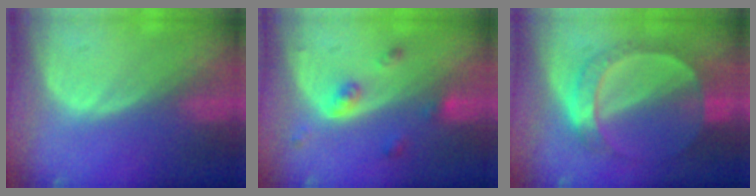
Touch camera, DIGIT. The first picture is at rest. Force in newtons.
{"total": 4.3, "press": 3.9, "slide": 1.8}
{"total": 6.8, "press": 6.8, "slide": 0.8}